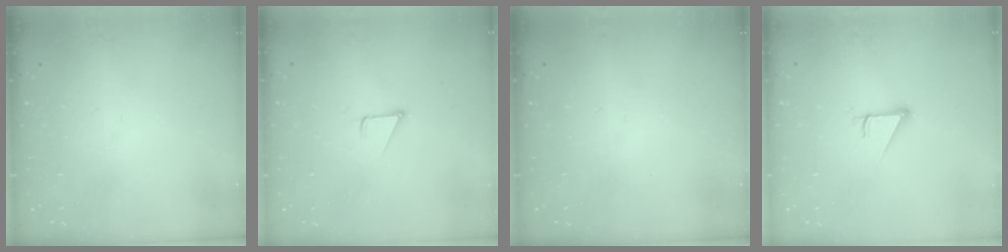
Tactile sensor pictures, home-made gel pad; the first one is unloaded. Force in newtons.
{"total": 3.6, "press": 3.6, "slide": 0.3}
{"total": 0.0}
{"total": 3.0, "press": 3.0, "slide": 0.1}